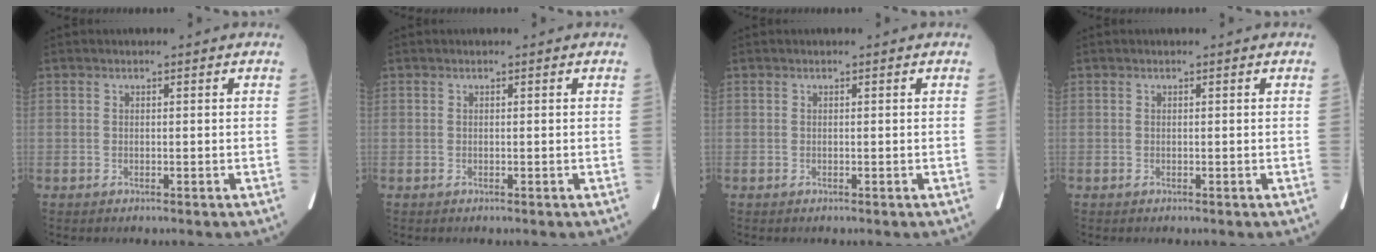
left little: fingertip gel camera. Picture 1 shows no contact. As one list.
[{"total": 0.0}, {"total": 0.0}, {"total": 0.0}]